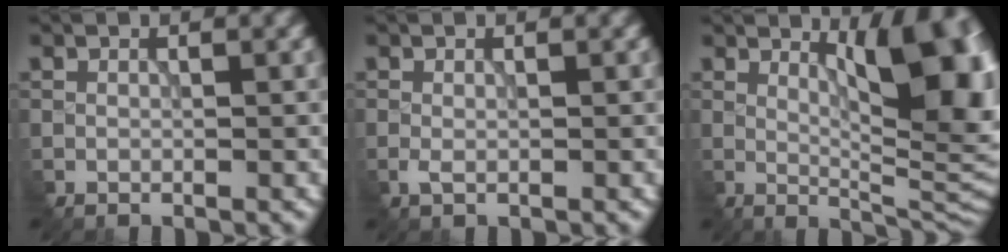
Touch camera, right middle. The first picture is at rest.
{"total": 0.8, "force": [-0.2, 0.3, 0.7], "torque": [-0.018, -0.003, -0.003]}
{"total": 10.6, "force": [3.1, 3.5, 9.4], "torque": [-0.115, -0.004, 0.052]}